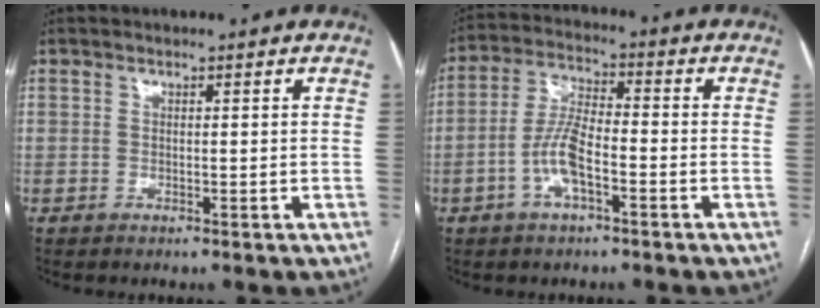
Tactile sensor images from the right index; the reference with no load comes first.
{"total": 7.5, "force": [-2.8, 2.2, 6.6], "torque": [-0.142, 0.010, -0.055]}